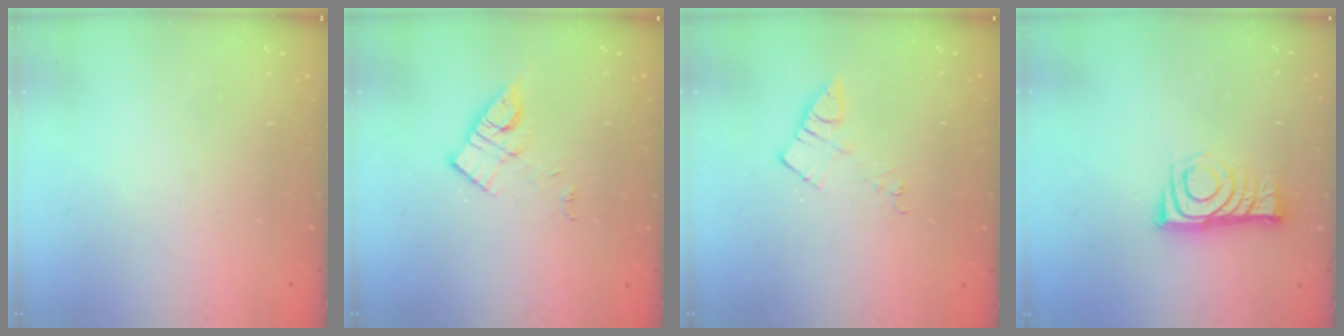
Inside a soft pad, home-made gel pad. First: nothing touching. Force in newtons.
{"total": 10.4, "press": 10.4, "slide": 0.6}
{"total": 5.2, "press": 5.2, "slide": 0.7}
{"total": 9.5, "press": 9.5, "slide": 0.3}